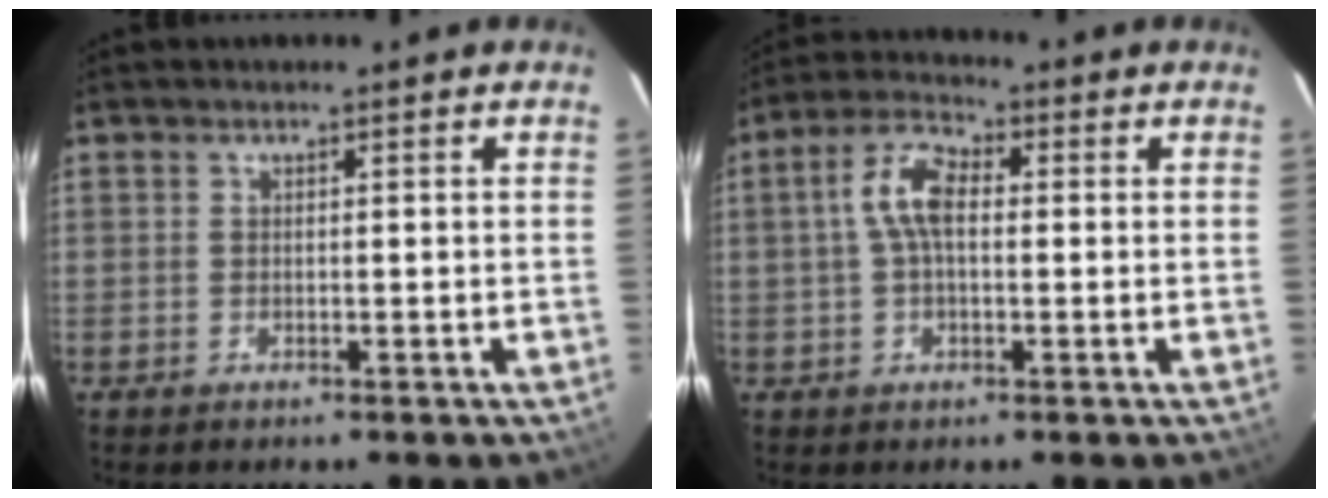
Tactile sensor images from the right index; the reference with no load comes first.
{"total": 7.3, "force": [0.5, 3.8, 6.2], "torque": [-0.127, 0.021, 0.009]}